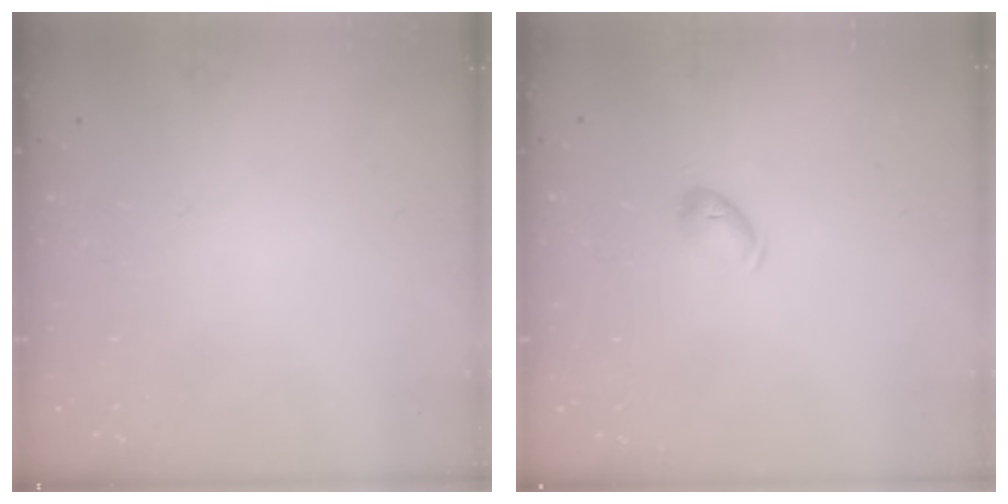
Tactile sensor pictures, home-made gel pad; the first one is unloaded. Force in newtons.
{"total": 5.7, "press": 5.6, "slide": 1.1}